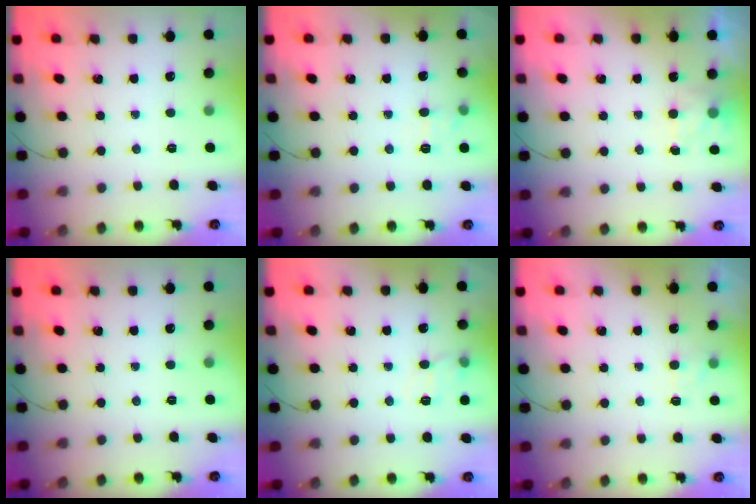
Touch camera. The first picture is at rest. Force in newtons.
{"total": 6.9, "press": 6.7, "slide": 1.7}
{"total": 3.0, "press": 2.7, "slide": 1.4}
{"total": 0.0}
{"total": 9.3, "press": 9.2, "slide": 1.6}
{"total": 2.1, "press": 1.6, "slide": 1.3}